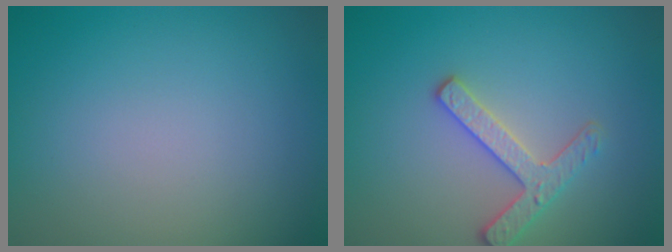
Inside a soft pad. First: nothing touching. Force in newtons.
{"total": 2.7, "press": 2.6, "slide": 0.7}